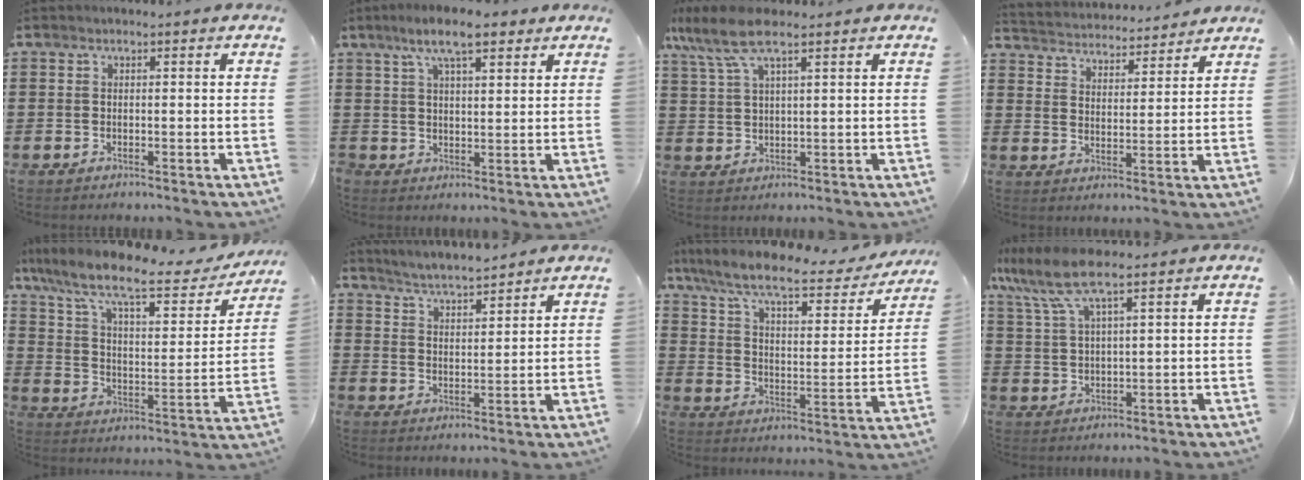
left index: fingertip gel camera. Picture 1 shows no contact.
{"total": 7.4, "force": [4.9, 2.6, 4.9], "torque": [-0.108, 0.007, 0.088]}
{"total": 7.9, "force": [5.0, 2.1, 5.7], "torque": [-0.136, -0.007, 0.085]}
{"total": 3.8, "force": [3.7, 0.1, -0.6], "torque": [-0.013, -0.031, 0.061]}
{"total": 10.7, "force": [8.1, 1.8, 6.7], "torque": [-0.160, -0.046, 0.133]}
{"total": 4.3, "force": [4.2, -0.4, 0.5], "torque": [-0.025, -0.021, 0.074]}
{"total": 8.7, "force": [7.0, 1.3, 5.0], "torque": [-0.124, -0.041, 0.117]}
{"total": 8.9, "force": [6.1, 1.5, 6.3], "torque": [-0.146, -0.016, 0.108]}